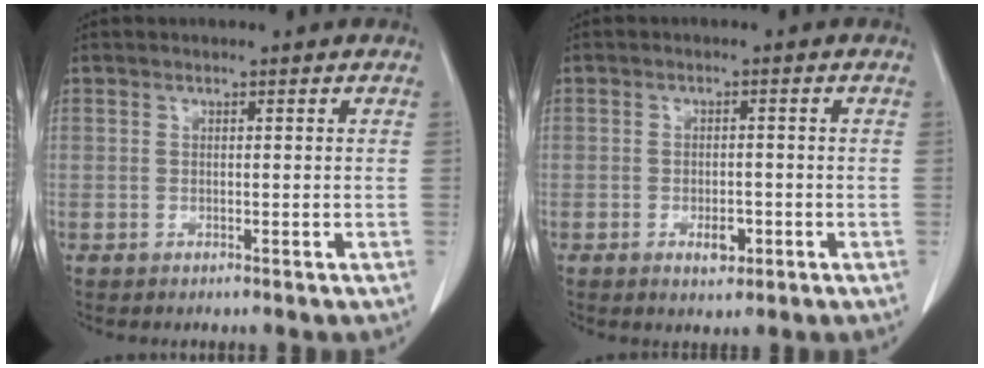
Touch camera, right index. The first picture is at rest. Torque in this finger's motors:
{"motor_torque": [-0.09, 0.10, 0.04, 0.01]}